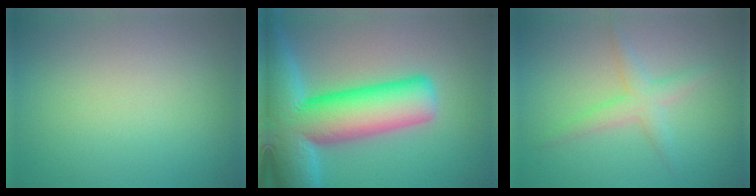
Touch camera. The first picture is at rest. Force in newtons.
{"total": 15.6, "press": 15.6, "slide": 0.7}
{"total": 2.5, "press": 2.5, "slide": 0.0}